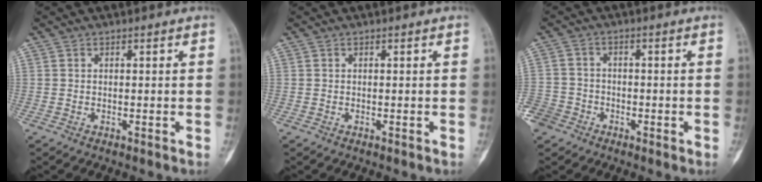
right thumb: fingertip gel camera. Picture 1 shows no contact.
{"total": 0.0}
{"total": 6.3, "force": [-3.7, 4.9, 1.2], "torque": [-0.019, 0.018, -0.074]}